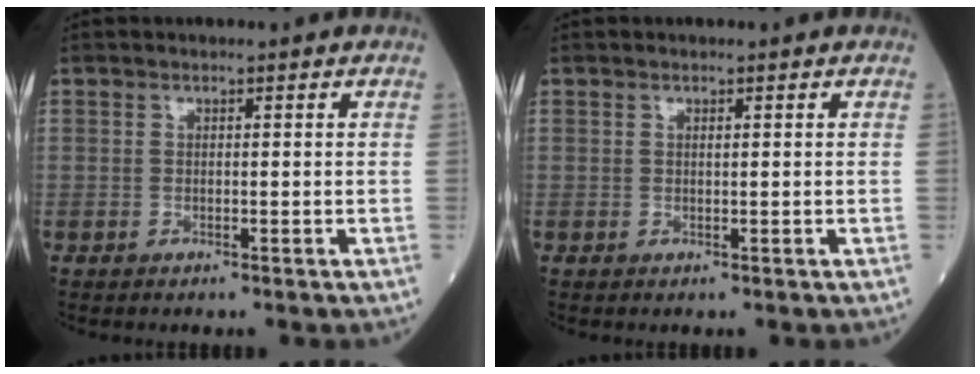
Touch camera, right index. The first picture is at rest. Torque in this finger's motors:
{"motor_torque": [0.13, 0.14, 0.04, 0.02]}